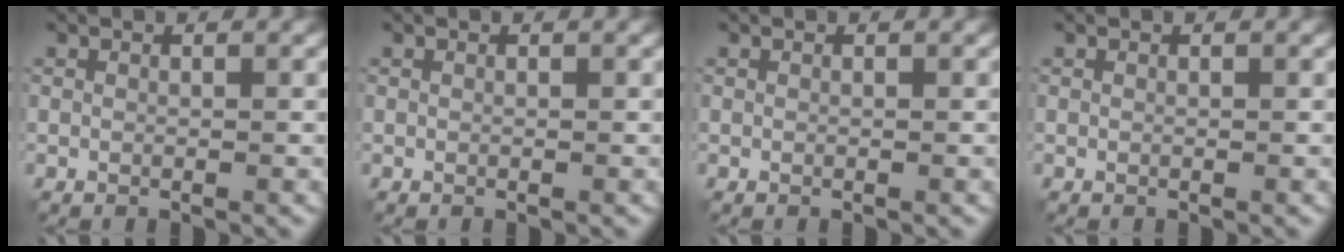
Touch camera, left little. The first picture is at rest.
{"total": 0.0}
{"total": 0.0}
{"total": 0.0}